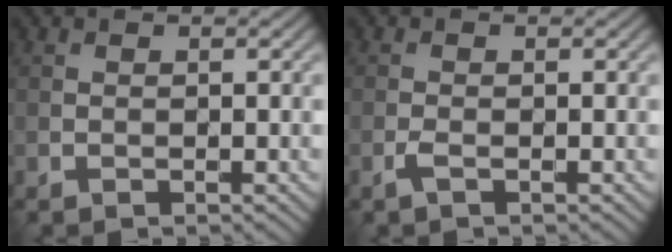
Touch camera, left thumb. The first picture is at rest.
{"total": 1.1, "force": [-0.6, 0.3, 0.9], "torque": [-0.024, 0.001, -0.015]}